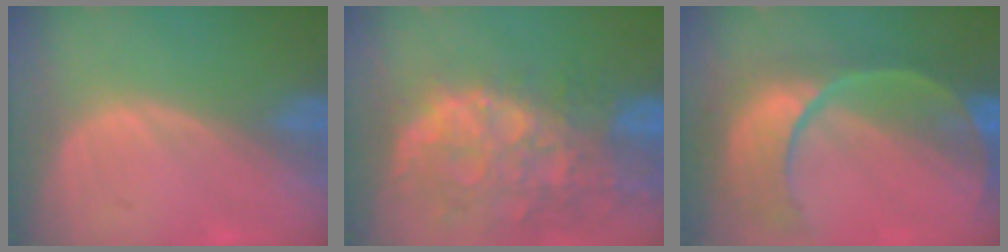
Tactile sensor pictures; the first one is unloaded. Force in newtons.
{"total": 13.8, "press": 11.1, "slide": 8.1}
{"total": 11.6, "press": 9.6, "slide": 6.5}